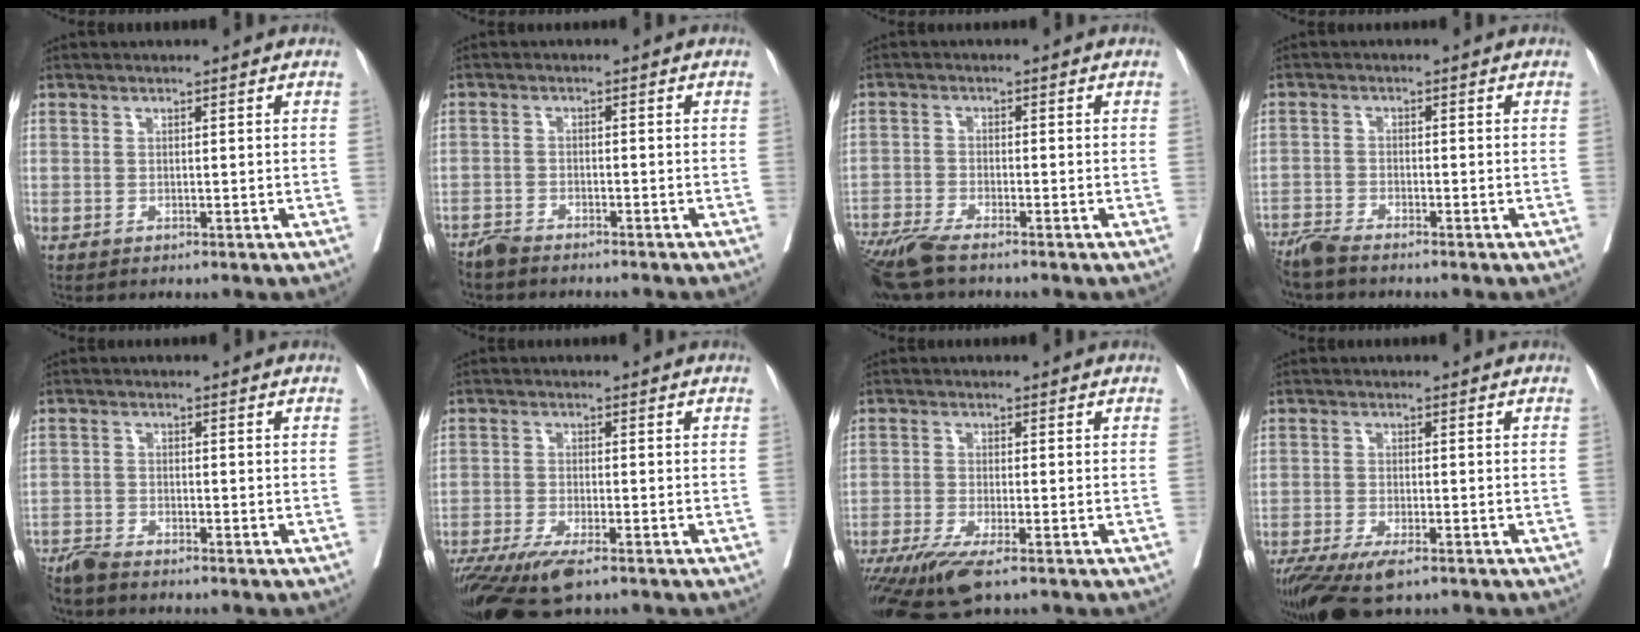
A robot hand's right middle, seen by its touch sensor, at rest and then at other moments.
{"total": 4.7, "force": [-4.4, 0.5, 1.5], "torque": [-0.017, -0.010, -0.072]}
{"total": 7.1, "force": [-5.8, 0.5, 3.9], "torque": [-0.072, -0.019, -0.108]}
{"total": 3.9, "force": [-3.6, 0.0, 1.5], "torque": [-0.027, -0.014, -0.071]}
{"total": 3.9, "force": [-3.6, 0.2, 1.3], "torque": [-0.019, -0.012, -0.069]}
{"total": 10.0, "force": [-6.9, 1.9, 6.9], "torque": [-0.116, -0.022, -0.117]}
{"total": 8.3, "force": [-5.6, 1.3, 6.0], "torque": [-0.102, -0.021, -0.097]}
{"total": 8.9, "force": [-6.0, 2.5, 6.0], "torque": [-0.099, -0.019, -0.100]}